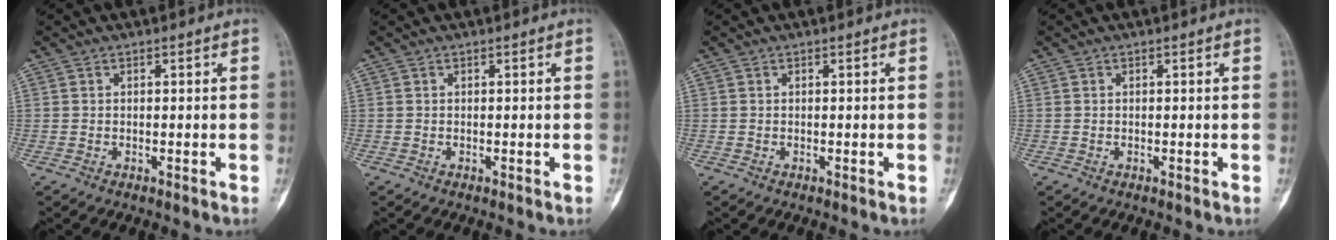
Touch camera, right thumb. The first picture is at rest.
{"total": 0.0}
{"total": 0.0}
{"total": 0.0}